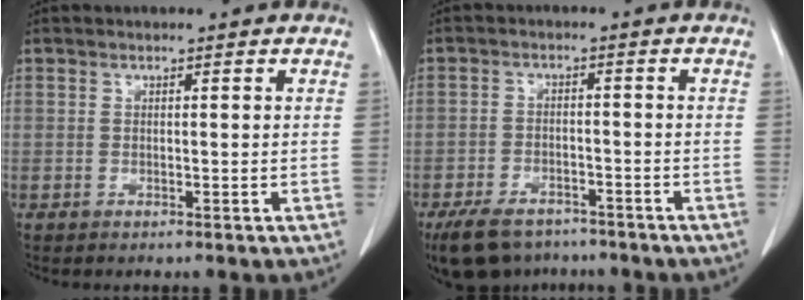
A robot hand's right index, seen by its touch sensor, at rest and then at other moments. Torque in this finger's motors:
{"motor_torque": [0.58, -0.56, 0.27, 0.03]}